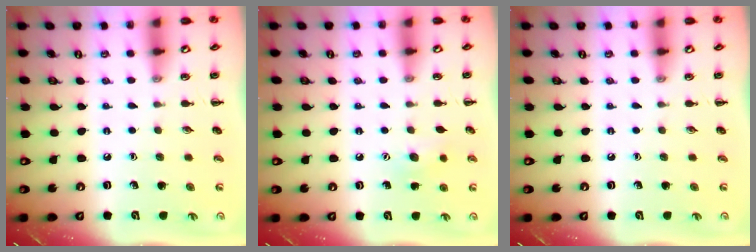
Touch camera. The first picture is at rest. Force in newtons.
{"total": 7.6, "press": 7.4, "slide": 1.9}
{"total": 0.0}